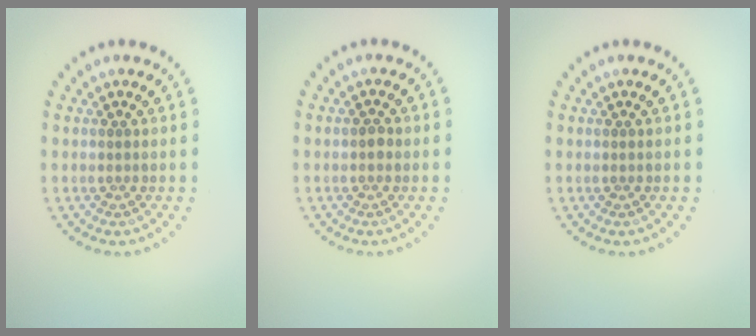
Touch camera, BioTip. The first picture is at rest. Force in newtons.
{"total": 0.9, "press": 0.9, "slide": 0.0}
{"total": 0.0}